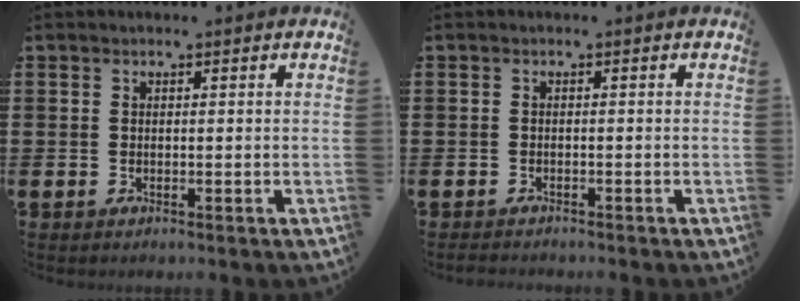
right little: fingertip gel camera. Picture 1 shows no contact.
{"total": 0.7, "force": [-0.7, 0.1, 0.1], "torque": [-0.004, -0.001, -0.015]}